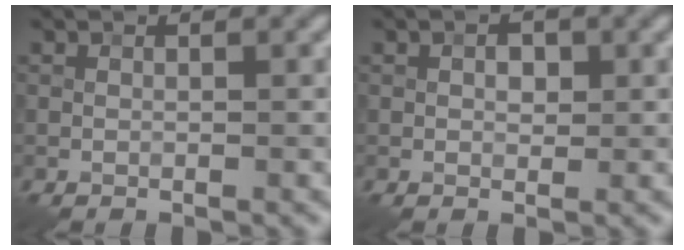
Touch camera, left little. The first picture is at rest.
{"total": 1.3, "force": [0.2, 0.9, 0.9], "torque": [-0.012, 0.000, 0.001]}